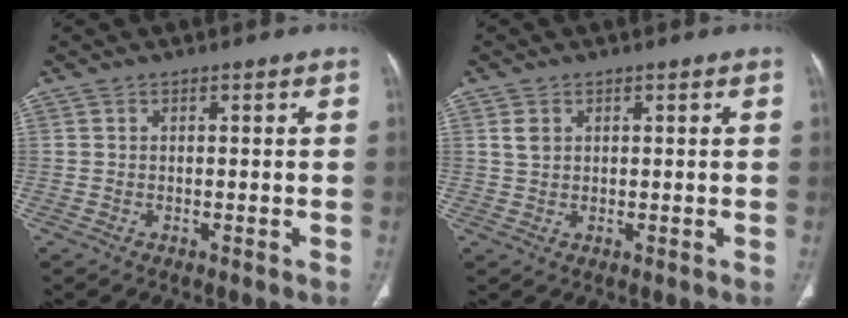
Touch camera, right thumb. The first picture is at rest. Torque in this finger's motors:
{"motor_torque": [-0.14, 0.02, 0.37, -0.26, 0.01]}